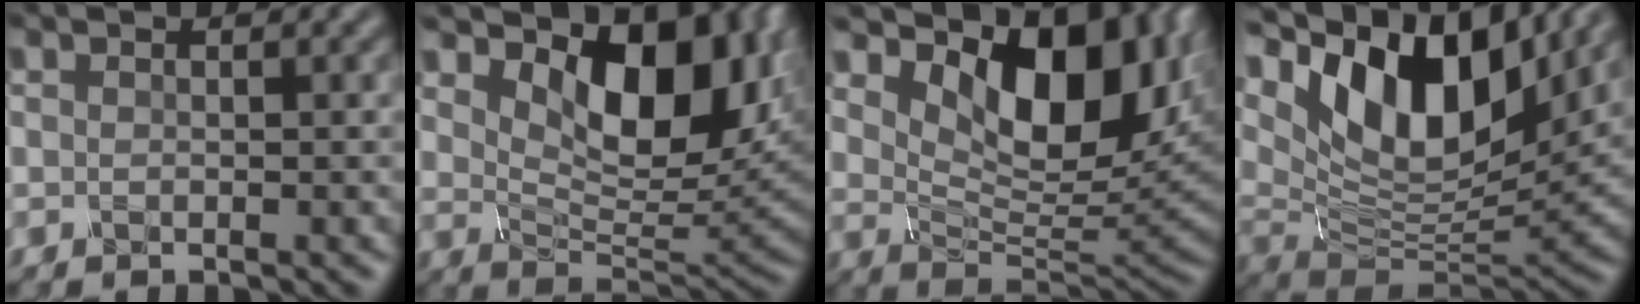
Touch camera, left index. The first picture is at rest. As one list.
[{"total": 11.4, "force": [4.0, 6.1, 8.7], "torque": [-0.125, -0.013, 0.070]}, {"total": 12.7, "force": [4.6, 6.9, 9.7], "torque": [-0.141, -0.009, 0.084]}, {"total": 13.7, "force": [5.6, 6.7, 10.6], "torque": [-0.186, 0.016, 0.090]}]